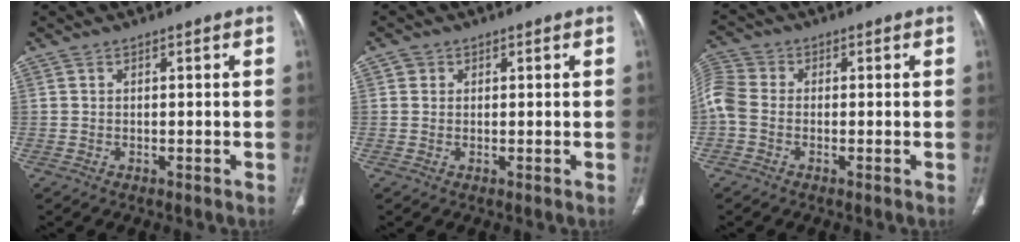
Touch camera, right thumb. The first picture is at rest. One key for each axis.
{"total": 1.4, "fx": 0.5, "fy": 1.3, "fz": 0.2, "tx": 0.006, "ty": 0.000, "tz": 0.004}
{"total": 6.8, "fx": -1.1, "fy": 4.9, "fz": 4.6, "tx": -0.118, "ty": 0.018, "tz": -0.032}